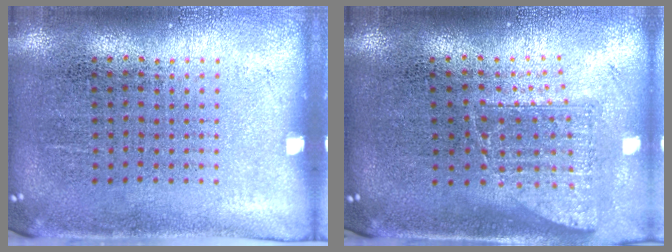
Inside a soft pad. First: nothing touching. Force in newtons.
{"total": 1.5, "press": 1.2, "slide": 0.9}